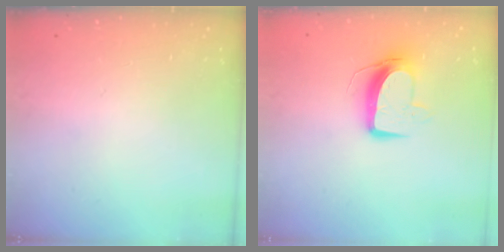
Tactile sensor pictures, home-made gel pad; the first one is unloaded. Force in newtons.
{"total": 10.5, "press": 10.4, "slide": 0.9}